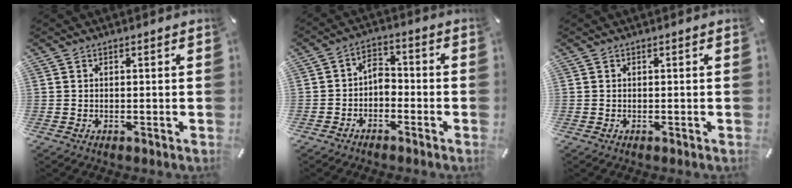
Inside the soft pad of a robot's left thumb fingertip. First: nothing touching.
{"total": 4.7, "force": [-2.0, 3.2, 2.9], "torque": [-0.057, 0.018, -0.040]}
{"total": 0.0}